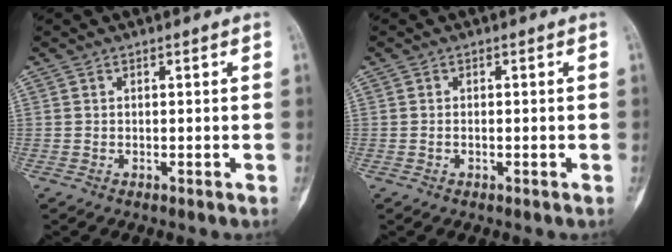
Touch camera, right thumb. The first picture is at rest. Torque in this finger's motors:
{"motor_torque": [-0.63, 0.04, 0.41, 0.07, -0.03]}